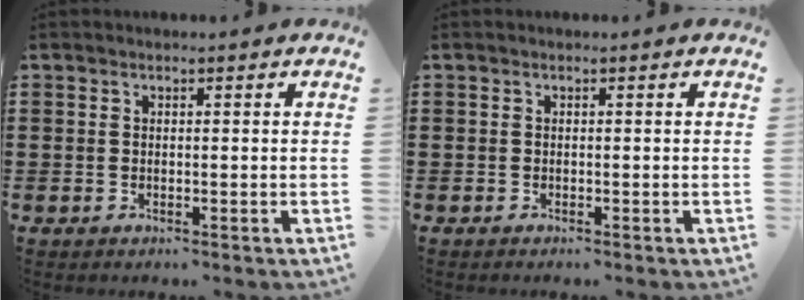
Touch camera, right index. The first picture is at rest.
{"total": 0.0}